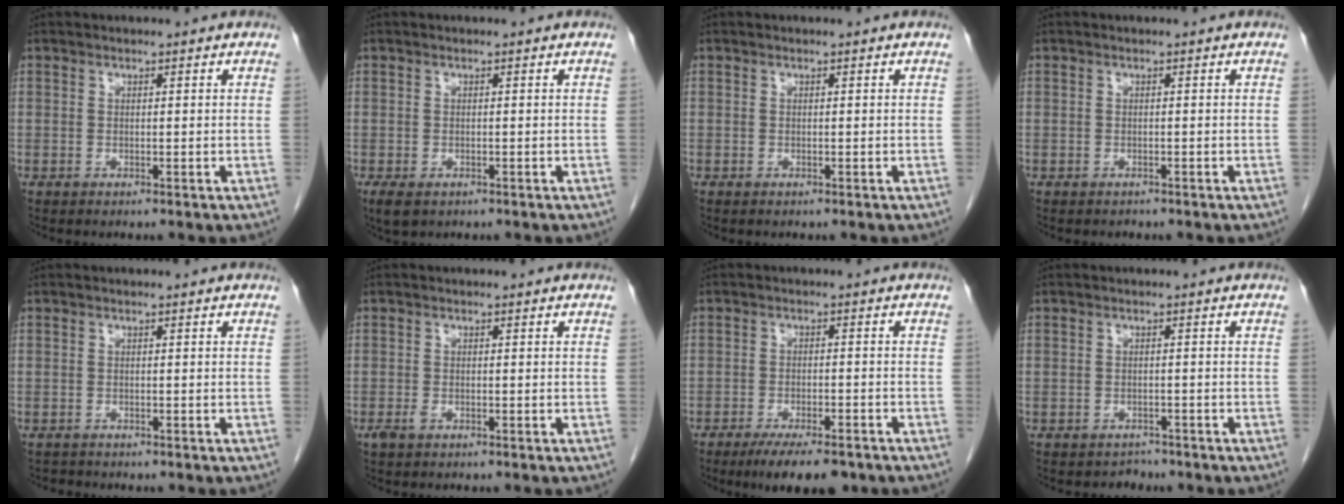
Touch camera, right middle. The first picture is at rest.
{"total": 2.9, "force": [-1.7, 1.7, 1.7], "torque": [-0.034, -0.007, -0.021]}
{"total": 0.0}
{"total": 0.9, "force": [-0.7, 0.5, -0.1], "torque": [-0.009, 0.001, -0.012]}
{"total": 0.8, "force": [-0.7, 0.4, -0.2], "torque": [-0.004, -0.001, -0.013]}
{"total": 1.1, "force": [-0.6, 0.6, 0.7], "torque": [-0.018, -0.001, -0.009]}
{"total": 8.8, "force": [-6.6, 2.4, 5.3], "torque": [-0.075, -0.011, -0.097]}
{"total": 1.8, "force": [-1.4, 1.0, -0.4], "torque": [0.001, 0.002, -0.022]}